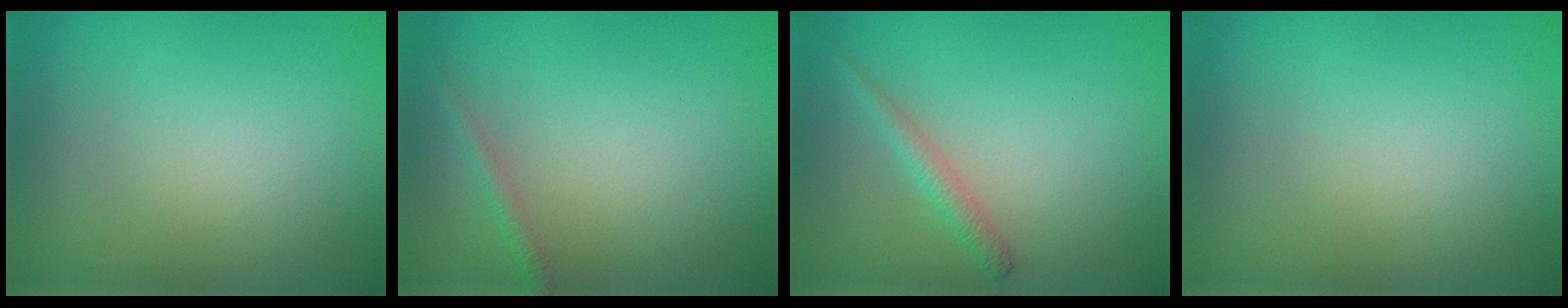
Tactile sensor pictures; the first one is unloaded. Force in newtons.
{"total": 1.1, "press": 1.1, "slide": 0.0}
{"total": 1.6, "press": 1.6, "slide": 0.0}
{"total": 0.0}